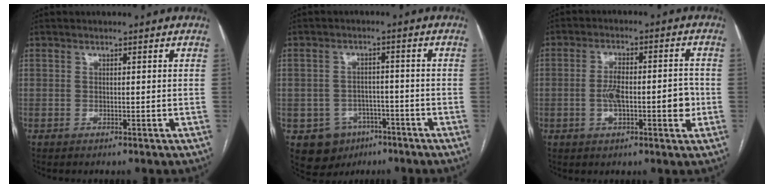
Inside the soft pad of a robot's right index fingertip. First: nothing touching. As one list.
[{"total": 6.8, "force": [-3.5, 5.6, 1.5], "torque": [-0.024, 0.011, -0.041]}, {"total": 8.4, "force": [-1.4, 2.9, 7.7], "torque": [-0.133, 0.018, -0.020]}]